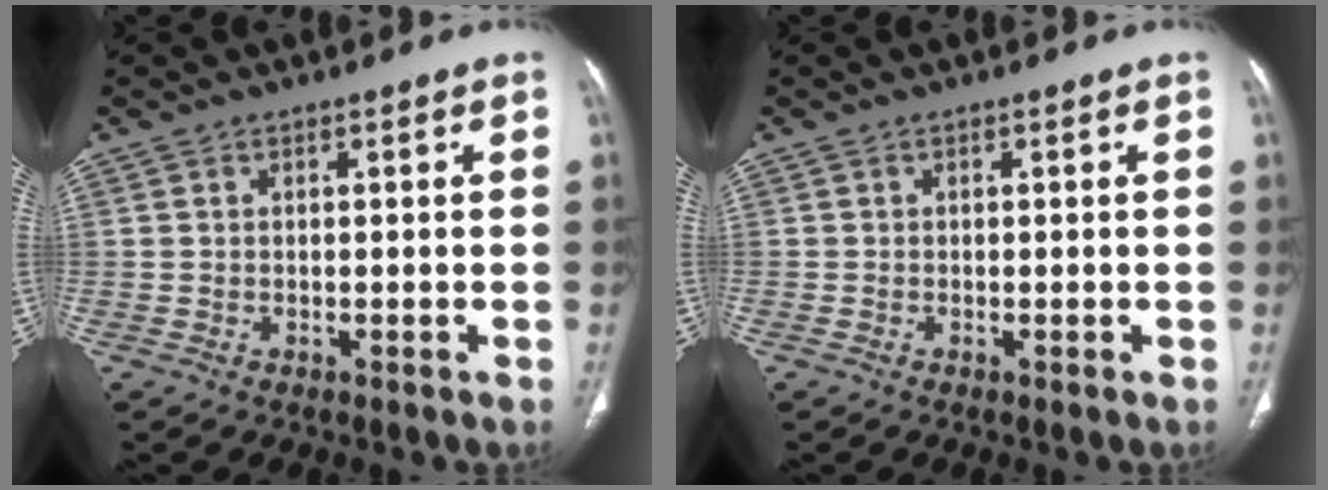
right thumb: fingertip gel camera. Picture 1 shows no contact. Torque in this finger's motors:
{"motor_torque": [-0.12, 0.01, 0.00, 0.47, 0.03]}